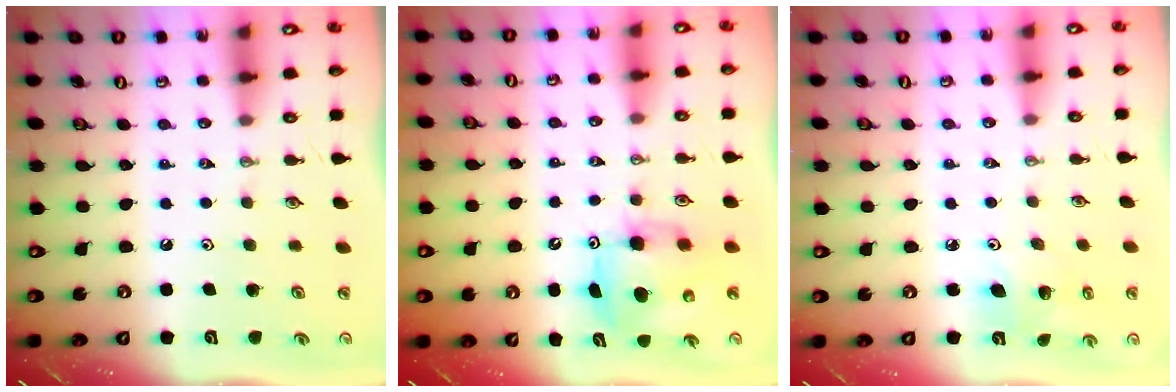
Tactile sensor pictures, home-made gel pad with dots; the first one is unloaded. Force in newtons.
{"total": 7.2, "press": 7.2, "slide": 0.6}
{"total": 6.2, "press": 5.9, "slide": 1.8}